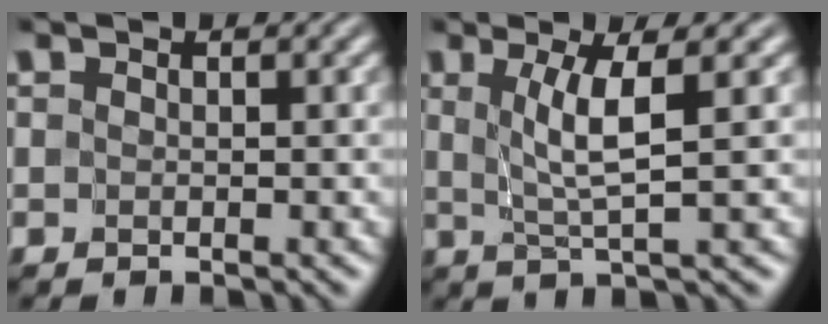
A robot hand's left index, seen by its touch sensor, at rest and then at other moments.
{"total": 3.8, "force": [1.0, 0.3, 3.6], "torque": [-0.069, -0.004, 0.024]}